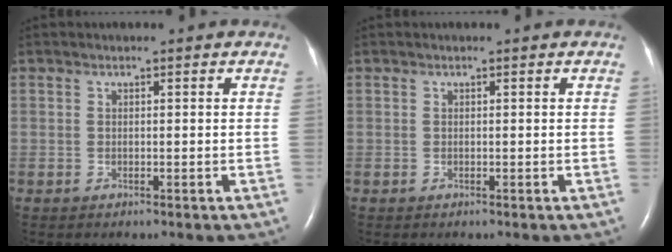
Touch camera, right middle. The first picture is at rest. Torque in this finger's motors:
{"motor_torque": [0.12, -0.06, -0.03, 0.01]}